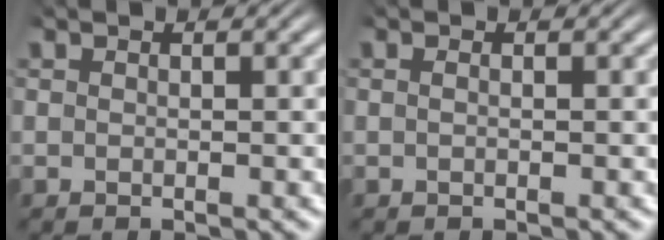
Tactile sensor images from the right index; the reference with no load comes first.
{"total": 0.5, "force": [-0.2, -0.3, 0.4], "torque": [-0.005, 0.000, -0.004]}